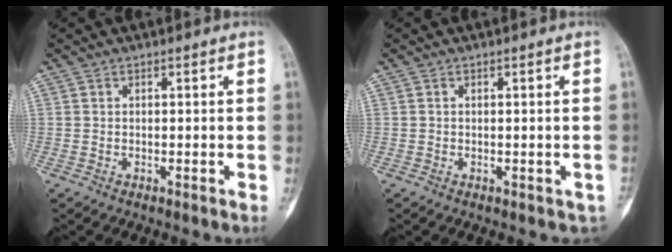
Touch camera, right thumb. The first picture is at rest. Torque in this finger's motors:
{"motor_torque": [0.88, 0.34, 0.40, -0.23, 0.06]}